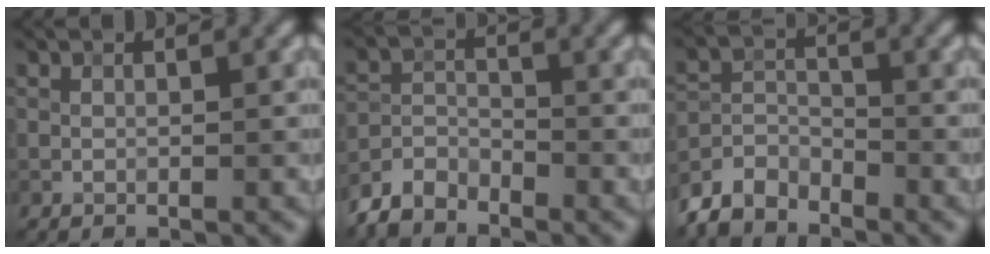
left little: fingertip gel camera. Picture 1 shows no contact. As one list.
[{"total": 3.1, "force": [-2.8, 1.2, 0.5], "torque": [-0.009, 0.001, -0.069]}, {"total": 3.9, "force": [-3.4, 1.7, 0.7], "torque": [-0.012, -0.001, -0.080]}]